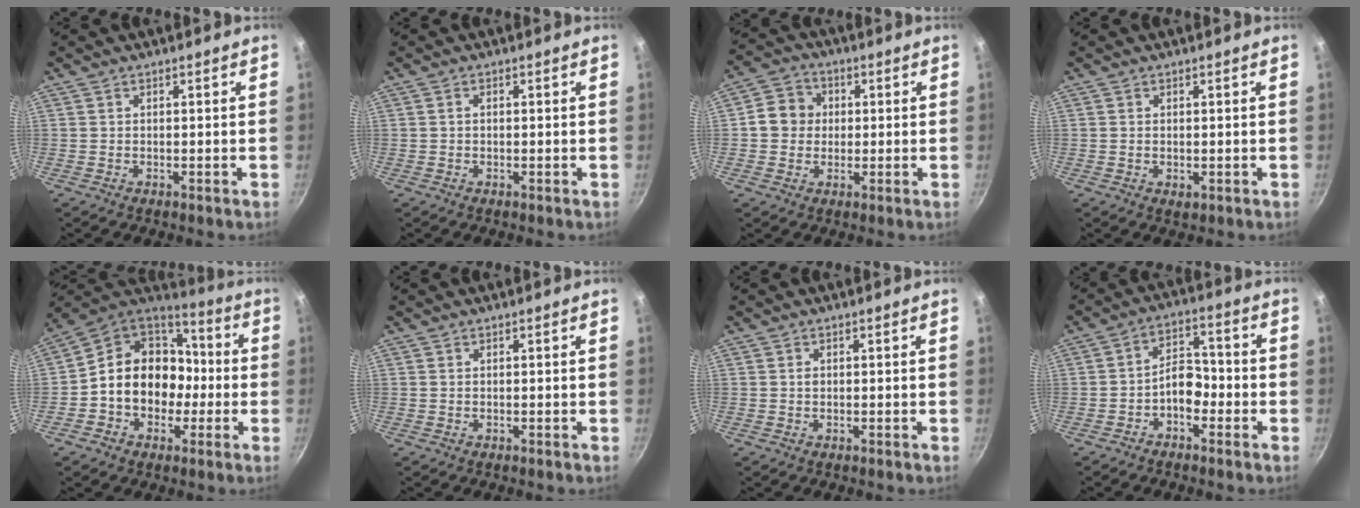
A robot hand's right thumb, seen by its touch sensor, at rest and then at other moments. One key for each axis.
{"total": 0.7, "fx": 0.0, "fy": 0.5, "fz": 0.5, "tx": -0.008, "ty": 0.005, "tz": 0.000}
{"total": 7.0, "fx": 0.6, "fy": 6.4, "fz": 2.9, "tx": -0.016, "ty": 0.010, "tz": -0.006}
{"total": 1.3, "fx": 0.0, "fy": 0.8, "fz": 1.0, "tx": -0.015, "ty": -0.004, "tz": -0.001}
{"total": 16.5, "fx": -2.1, "fy": 13.6, "fz": 9.1, "tx": -0.105, "ty": 0.050, "tz": -0.043}
{"total": 0.0}
{"total": 0.7, "fx": 0.1, "fy": 0.6, "fz": 0.4, "tx": -0.005, "ty": 0.003, "tz": 0.001}
{"total": 6.1, "fx": -2.6, "fy": 3.7, "fz": 4.0, "tx": -0.040, "ty": 0.040, "tz": -0.049}